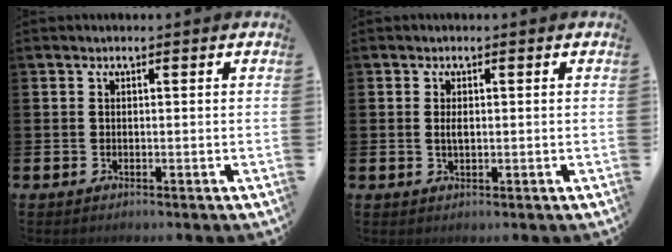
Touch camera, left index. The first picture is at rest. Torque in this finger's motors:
{"motor_torque": [0.39, 0.12, 0.03, 0.03]}